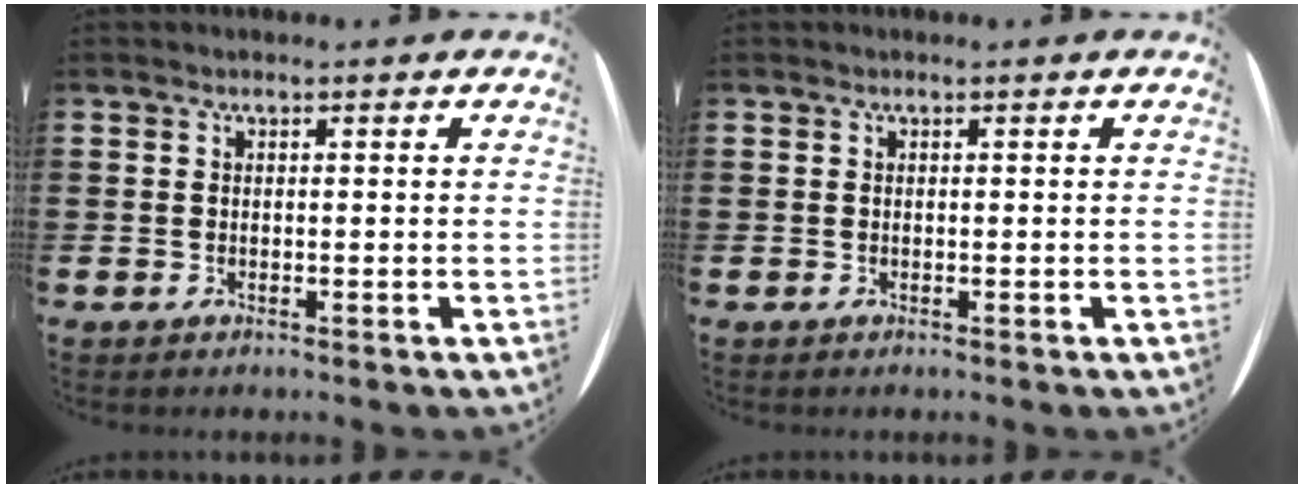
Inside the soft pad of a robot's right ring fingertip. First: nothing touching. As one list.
[{"total": 0.0}]